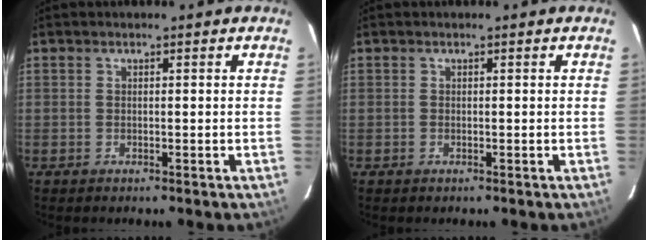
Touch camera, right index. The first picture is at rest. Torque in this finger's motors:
{"motor_torque": [0.01, 0.01, 0.00, 0.01]}